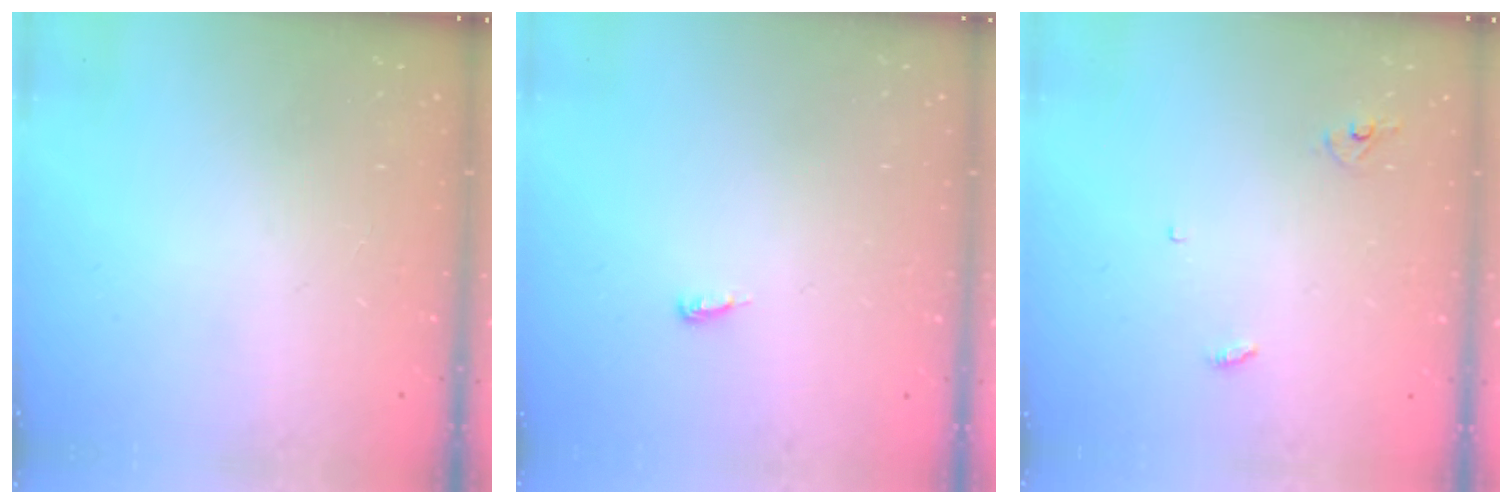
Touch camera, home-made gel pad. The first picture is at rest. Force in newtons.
{"total": 3.5, "press": 3.5, "slide": 0.3}
{"total": 2.9, "press": 2.9, "slide": 0.2}